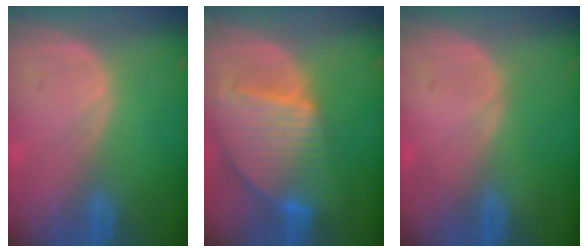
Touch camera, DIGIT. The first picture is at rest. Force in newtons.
{"total": 9.5, "press": 8.2, "slide": 4.8}
{"total": 0.0}